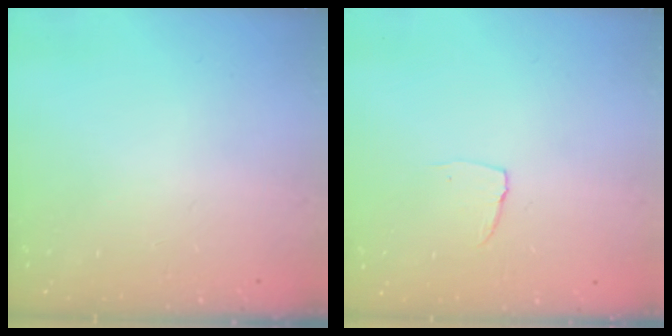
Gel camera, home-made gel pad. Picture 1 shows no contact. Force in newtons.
{"total": 3.5, "press": 3.5, "slide": 0.3}